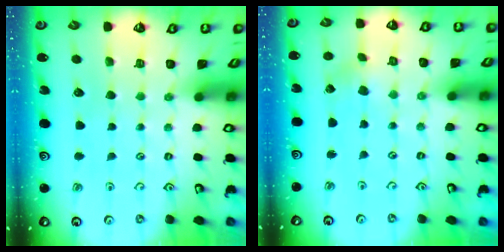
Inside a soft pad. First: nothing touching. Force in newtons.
{"total": 1.4, "press": 1.4, "slide": 0.2}